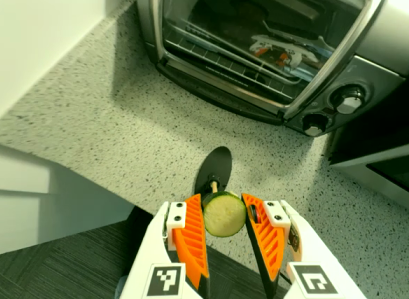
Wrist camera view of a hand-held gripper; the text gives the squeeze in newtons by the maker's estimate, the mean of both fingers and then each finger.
{"total": 9.1, "left": 8.6, "right": 9.6}